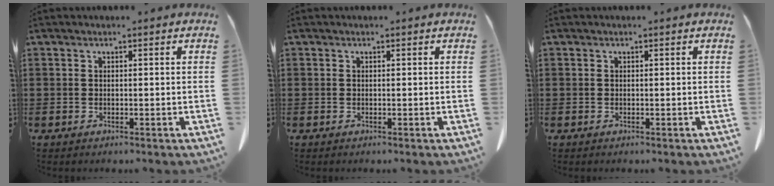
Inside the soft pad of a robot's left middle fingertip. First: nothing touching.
{"total": 0.0}
{"total": 0.0}